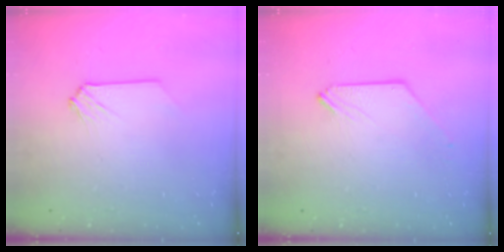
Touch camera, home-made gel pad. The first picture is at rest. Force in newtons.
{"total": 0.0}